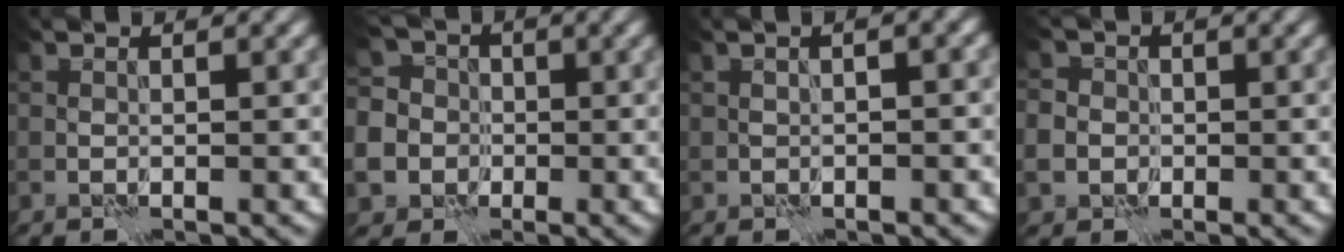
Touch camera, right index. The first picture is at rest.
{"total": 11.1, "force": [-3.9, 10.1, 2.4], "torque": [-0.063, -0.014, -0.099]}
{"total": 2.8, "force": [0.5, 1.2, 2.4], "torque": [-0.028, 0.013, -0.002]}
{"total": 2.0, "force": [-0.4, 2.0, 0.2], "torque": [0.005, 0.001, -0.008]}